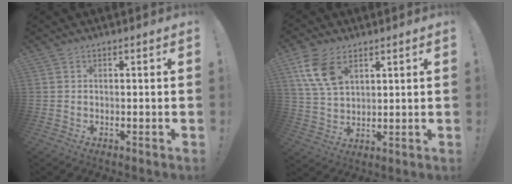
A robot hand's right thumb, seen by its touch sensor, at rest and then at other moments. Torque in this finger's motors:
{"motor_torque": [0.11, 0.27, 0.85, 0.54, 0.05]}